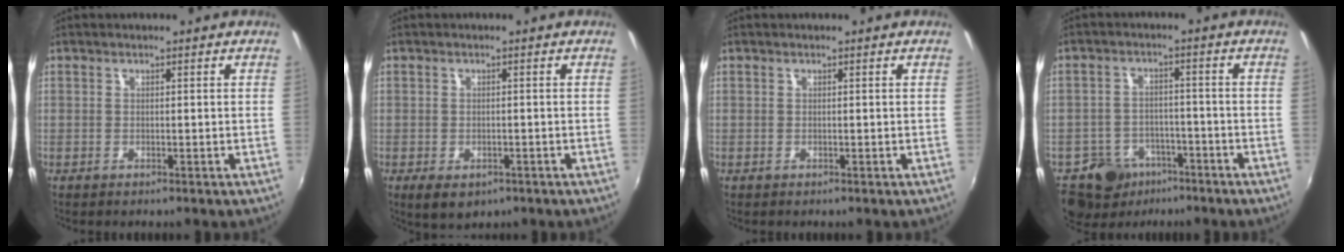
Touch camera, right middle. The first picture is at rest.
{"total": 4.5, "force": [-2.3, 2.7, 2.8], "torque": [-0.057, -0.018, -0.032]}
{"total": 0.0}
{"total": 8.7, "force": [-5.7, 6.3, 1.6], "torque": [-0.049, 0.019, -0.084]}